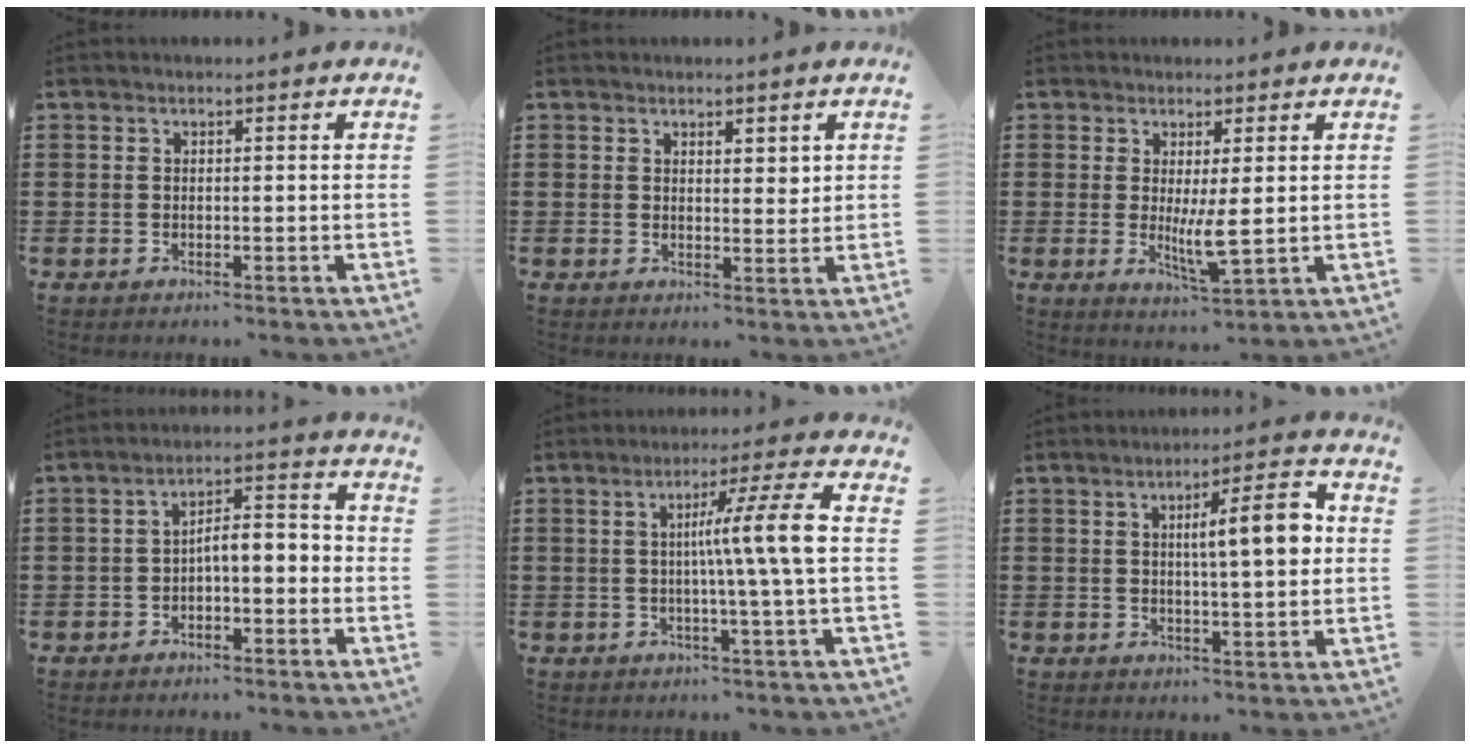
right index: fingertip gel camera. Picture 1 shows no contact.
{"total": 2.1, "force": [1.7, 0.9, 0.6], "torque": [-0.007, 0.002, 0.031]}
{"total": 5.0, "force": [0.1, 0.9, 4.9], "torque": [-0.089, -0.014, -0.002]}
{"total": 3.6, "force": [-1.9, 1.4, 2.7], "torque": [-0.052, 0.010, -0.042]}
{"total": 8.6, "force": [0.3, -0.8, 8.5], "torque": [-0.146, -0.005, -0.007]}
{"total": 8.0, "force": [1.5, 1.2, 7.8], "torque": [-0.123, -0.007, 0.016]}